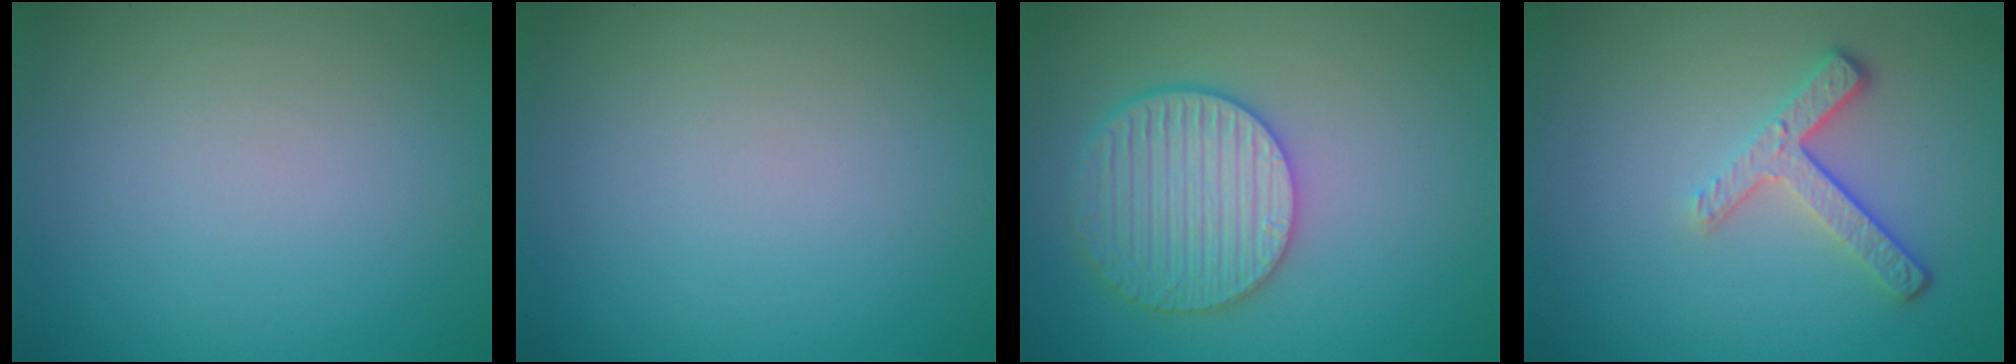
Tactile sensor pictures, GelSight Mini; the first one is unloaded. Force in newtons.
{"total": 0.0}
{"total": 5.3, "press": 4.7, "slide": 2.4}
{"total": 3.4, "press": 2.6, "slide": 2.3}